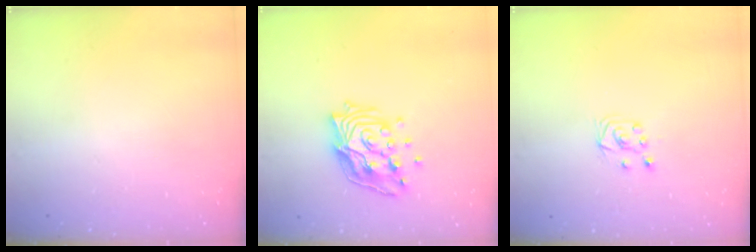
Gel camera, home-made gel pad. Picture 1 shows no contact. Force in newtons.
{"total": 14.9, "press": 14.8, "slide": 1.4}
{"total": 5.2, "press": 5.2, "slide": 0.4}